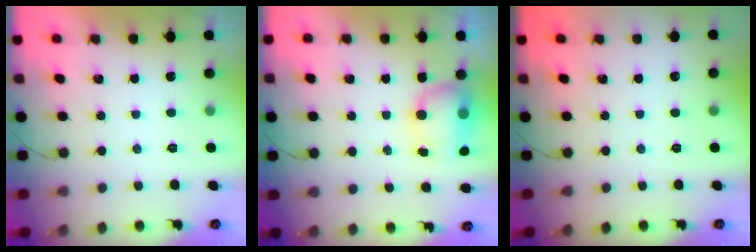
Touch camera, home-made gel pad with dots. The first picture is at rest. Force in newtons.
{"total": 7.4, "press": 7.3, "slide": 1.1}
{"total": 0.0}